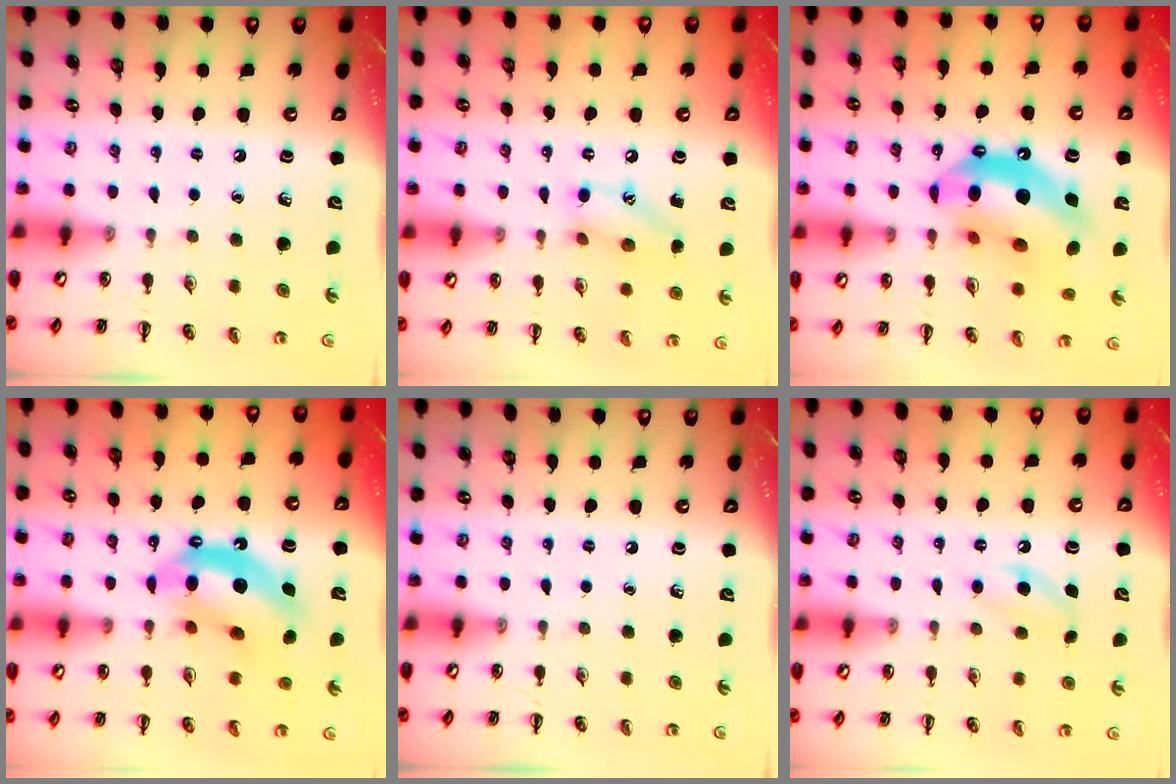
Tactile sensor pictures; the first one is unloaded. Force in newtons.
{"total": 10.8, "press": 10.7, "slide": 1.6}
{"total": 18.5, "press": 17.8, "slide": 5.1}
{"total": 12.4, "press": 12.0, "slide": 3.2}
{"total": 0.0}
{"total": 6.1, "press": 5.9, "slide": 1.5}